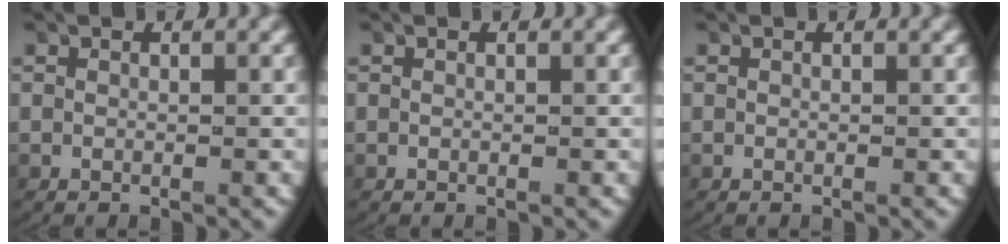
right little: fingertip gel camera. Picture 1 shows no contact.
{"total": 0.0}
{"total": 0.0}